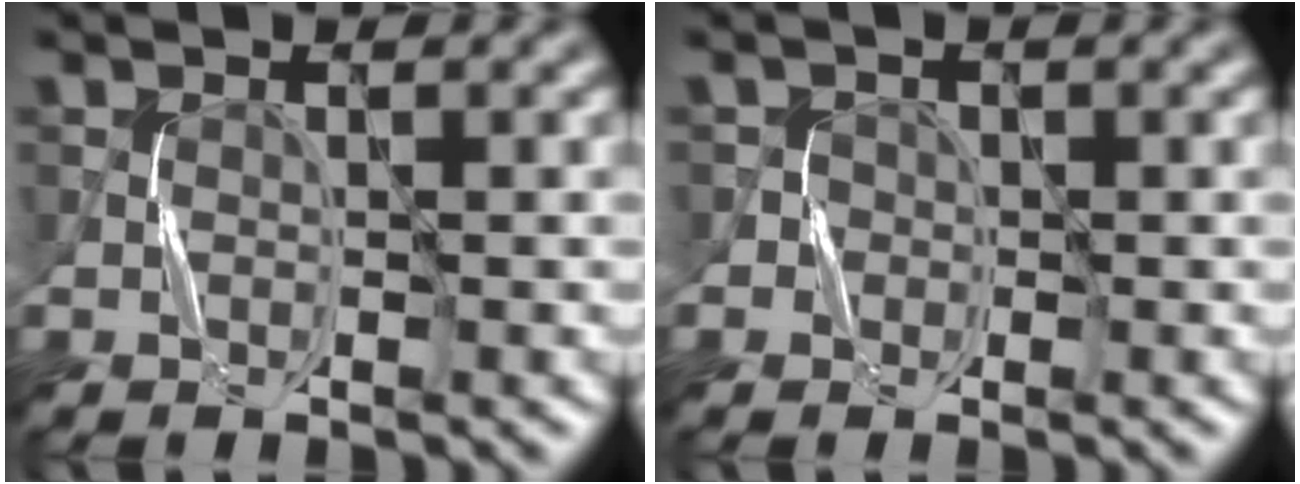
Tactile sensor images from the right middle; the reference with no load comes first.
{"total": 2.2, "force": [-0.4, 2.1, 0.5], "torque": [0.000, 0.022, -0.033]}